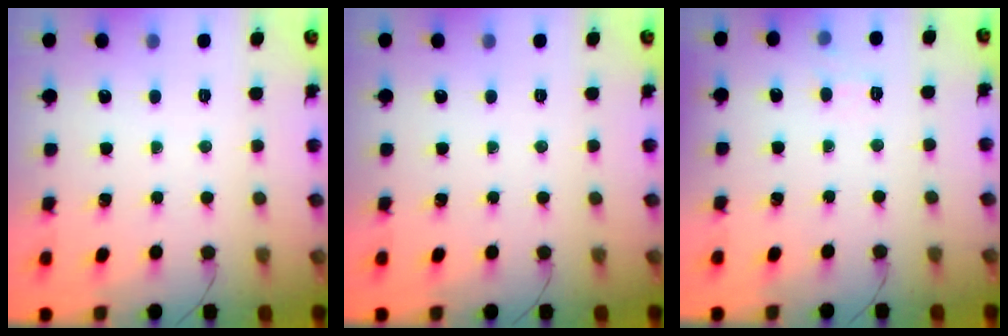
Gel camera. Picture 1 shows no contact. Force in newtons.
{"total": 0.0}
{"total": 5.6, "press": 5.3, "slide": 1.8}